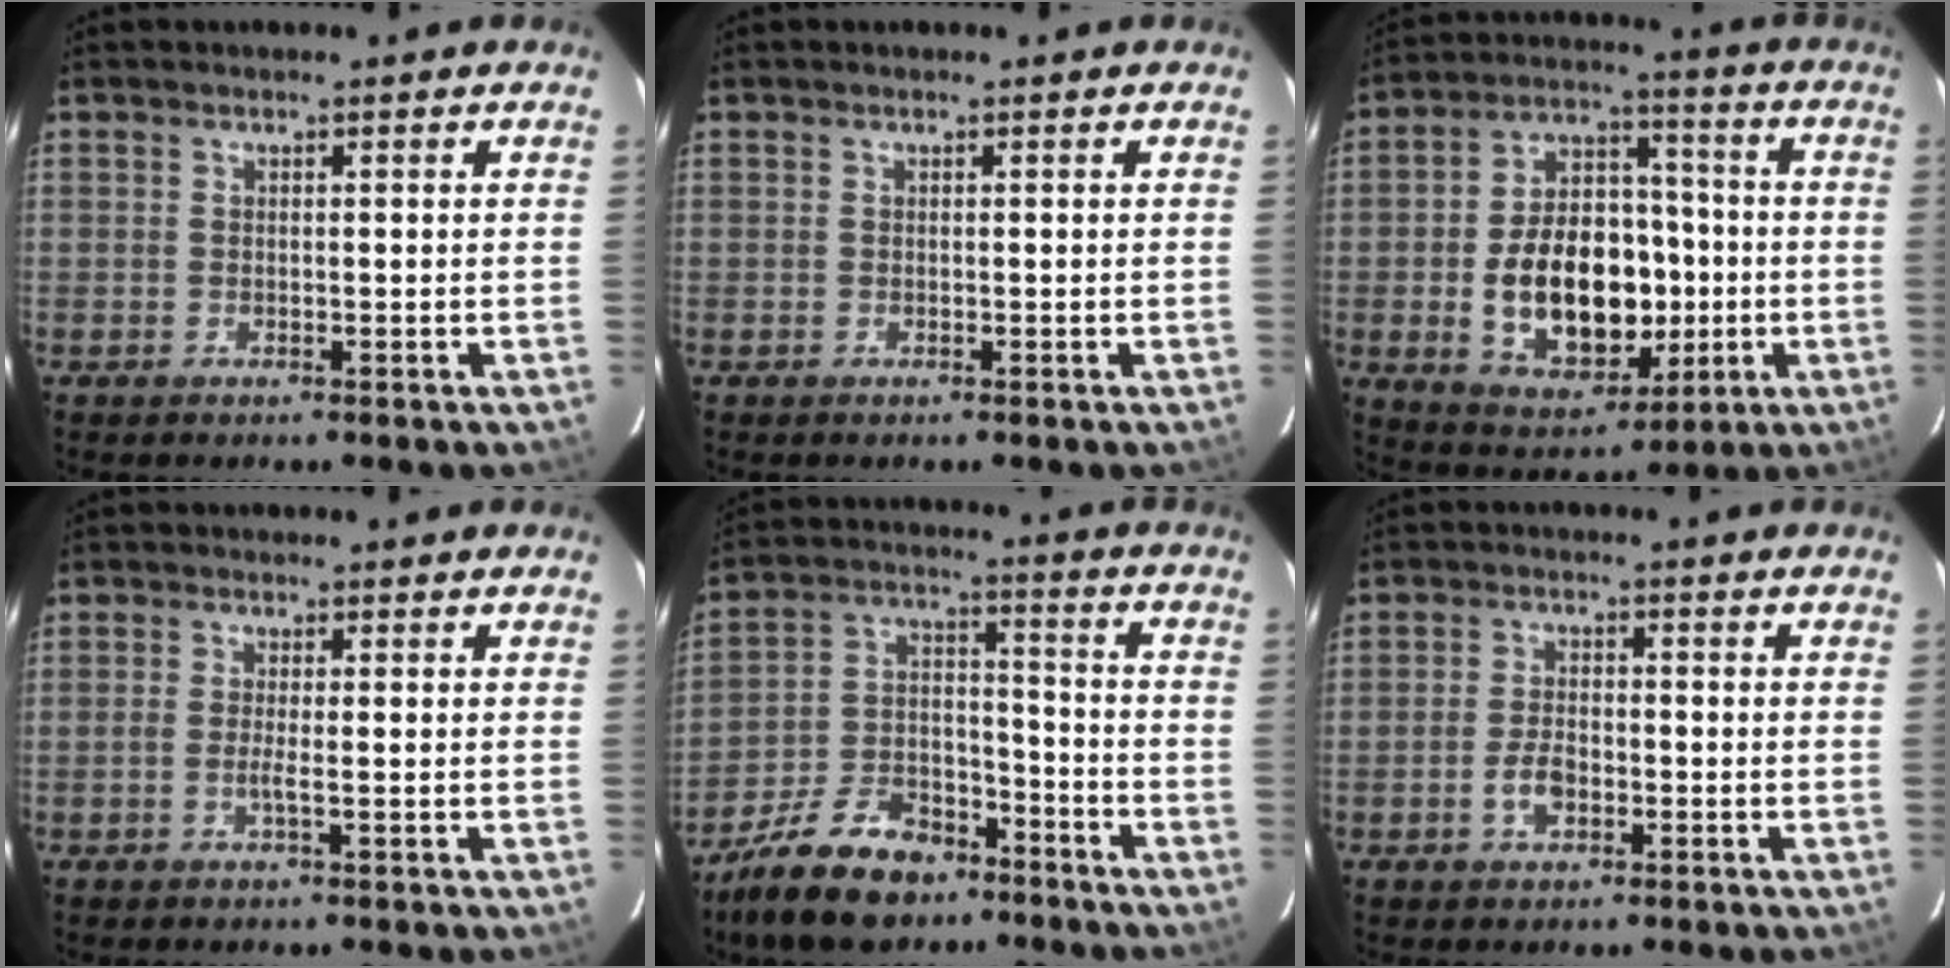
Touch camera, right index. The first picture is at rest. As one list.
[{"total": 0.0}, {"total": 18.4, "force": [-3.0, 11.8, 13.8], "torque": [-0.262, 0.025, -0.024]}, {"total": 1.6, "force": [-0.6, -0.3, 1.5], "torque": [-0.029, -0.002, -0.012]}, {"total": 15.7, "force": [-11.1, 7.9, 7.7], "torque": [-0.171, 0.011, -0.184]}, {"total": 4.1, "force": [-1.7, 2.3, 3.0], "torque": [-0.062, 0.003, -0.029]}]